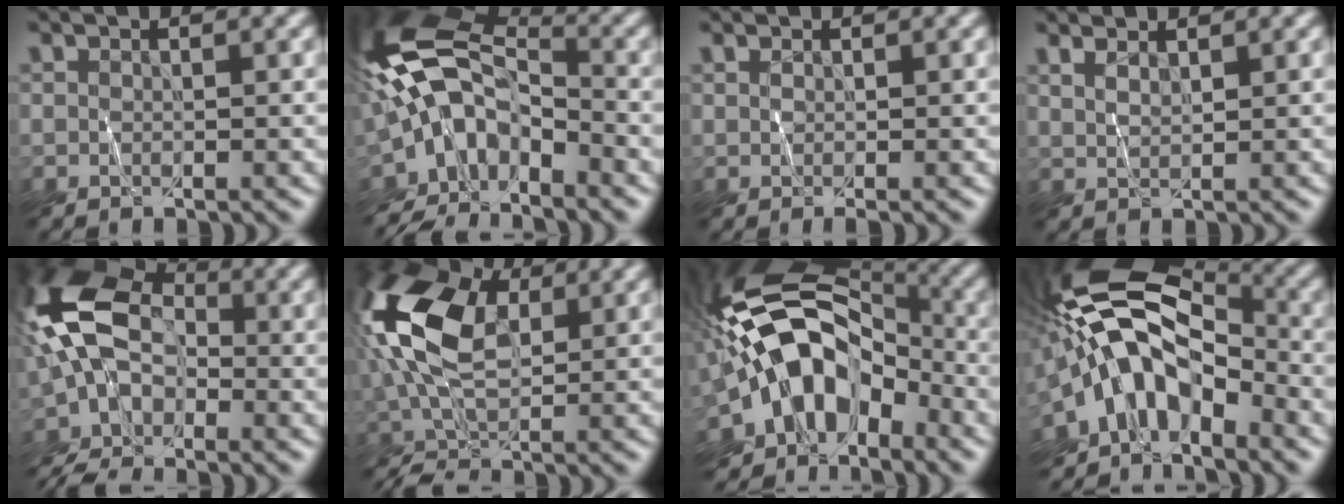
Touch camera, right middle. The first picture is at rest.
{"total": 10.2, "force": [-5.0, 5.1, 7.3], "torque": [-0.140, 0.011, -0.105]}
{"total": 0.9, "force": [0.3, 0.3, 0.8], "torque": [-0.010, -0.001, 0.003]}
{"total": 2.1, "force": [1.8, 0.6, 0.8], "torque": [-0.005, 0.002, 0.022]}
{"total": 10.5, "force": [-3.0, 6.5, 7.6], "torque": [-0.184, 0.009, -0.080]}
{"total": 12.8, "force": [1.9, 7.5, 10.2], "torque": [-0.224, 0.019, 0.029]}
{"total": 10.6, "force": [-3.5, 6.6, 7.5], "torque": [-0.111, 0.028, -0.078]}
{"total": 9.8, "force": [-3.0, 5.4, 7.6], "torque": [-0.127, 0.031, -0.071]}